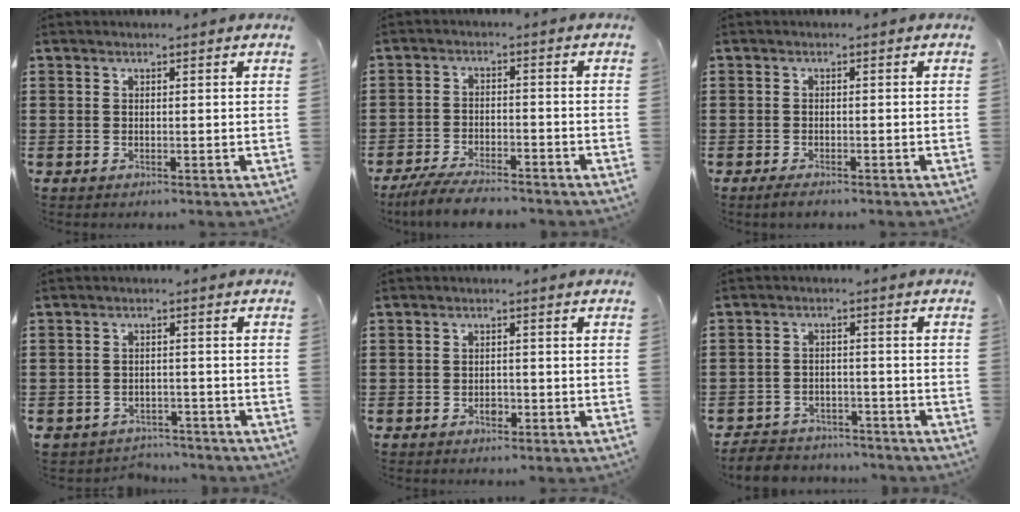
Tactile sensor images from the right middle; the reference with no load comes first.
{"total": 5.2, "force": [-4.9, 0.6, 1.8], "torque": [-0.042, -0.005, -0.095]}
{"total": 1.3, "force": [-1.1, 0.3, 0.7], "torque": [-0.015, -0.001, -0.020]}
{"total": 2.8, "force": [-2.7, 0.7, -0.3], "torque": [-0.004, -0.002, -0.060]}
{"total": 1.5, "force": [-0.8, 0.8, 0.9], "torque": [-0.020, 0.000, -0.016]}
{"total": 3.8, "force": [-3.8, 0.7, -0.1], "torque": [-0.003, 0.004, -0.079]}